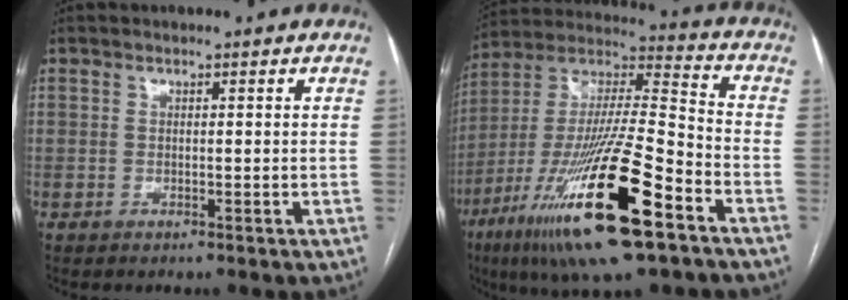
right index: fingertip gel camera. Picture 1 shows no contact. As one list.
[{"total": 24.9, "force": [-12.2, 3.2, 21.5], "torque": [-0.414, -0.044, -0.214]}]